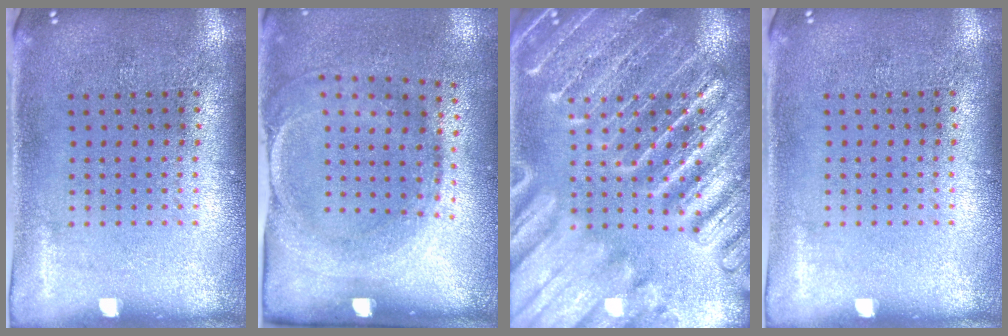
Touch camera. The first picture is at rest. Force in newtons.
{"total": 1.8, "press": 1.2, "slide": 1.3}
{"total": 6.3, "press": 6.2, "slide": 0.9}
{"total": 0.0}